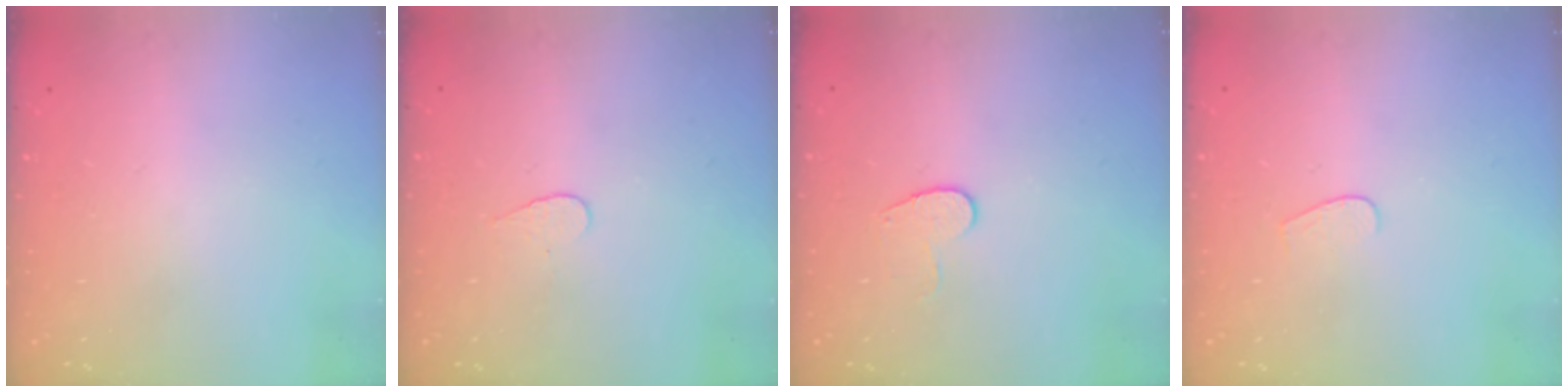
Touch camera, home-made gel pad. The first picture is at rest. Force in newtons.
{"total": 3.7, "press": 3.7, "slide": 0.4}
{"total": 7.7, "press": 7.6, "slide": 0.5}
{"total": 4.0, "press": 4.0, "slide": 0.4}